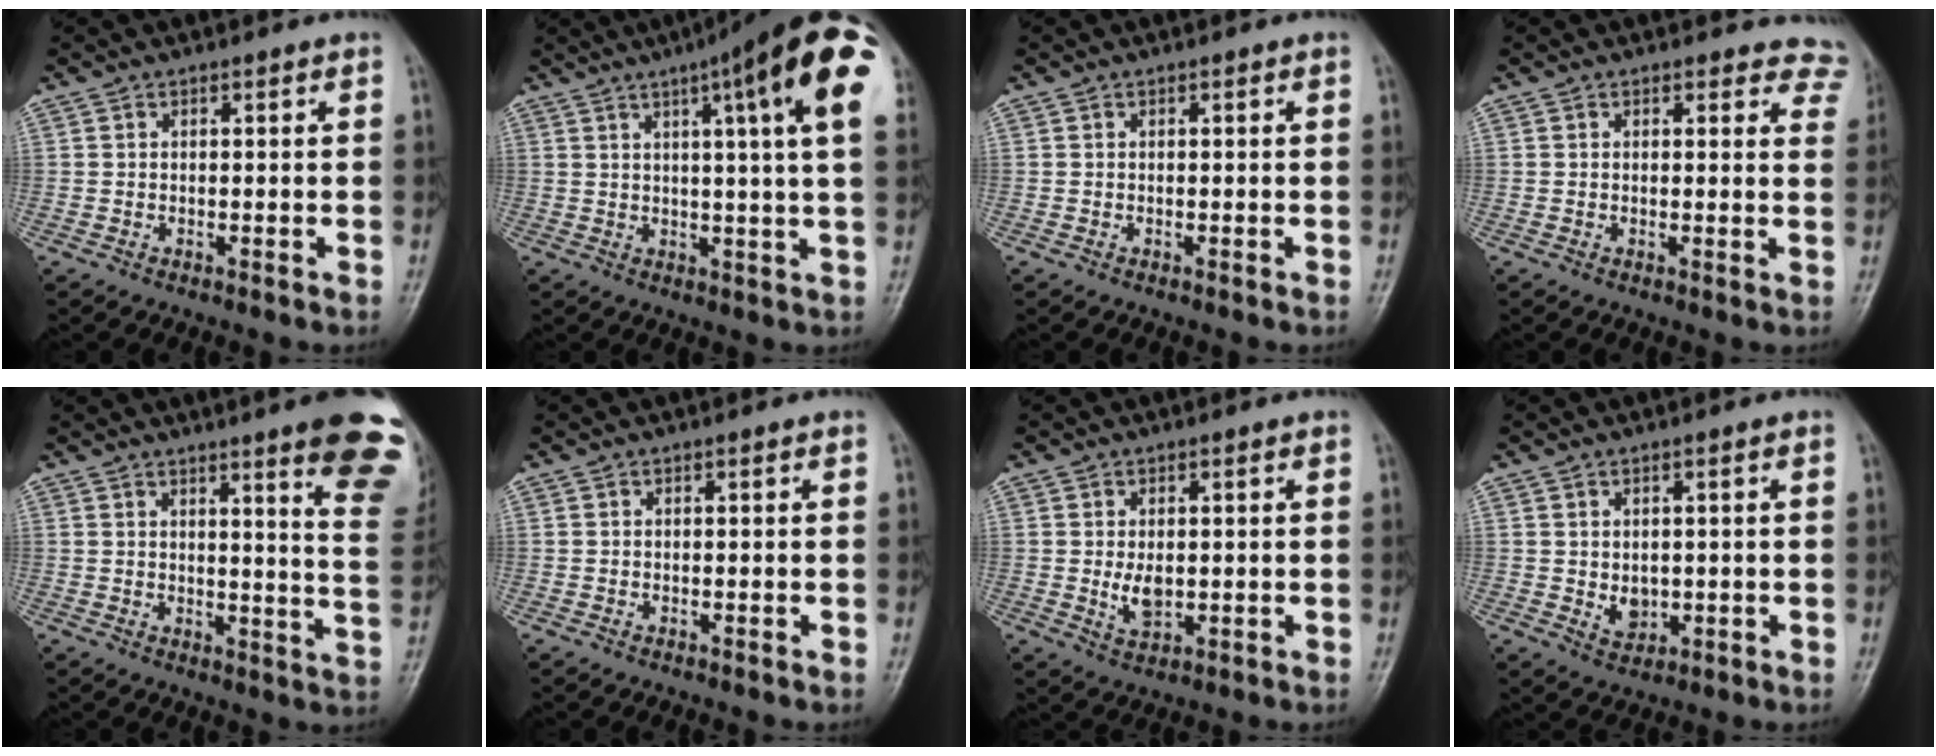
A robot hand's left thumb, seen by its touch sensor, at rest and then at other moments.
{"total": 19.1, "force": [8.4, 2.4, 17.0], "torque": [-0.234, -0.006, 0.100]}
{"total": 0.0}
{"total": 6.1, "force": [5.6, 2.5, 0.1], "torque": [0.052, -0.023, 0.027]}
{"total": 15.8, "force": [10.2, 1.4, 12.0], "torque": [-0.119, -0.064, 0.109]}
{"total": 0.0}
{"total": 3.9, "force": [0.2, 2.4, 3.1], "torque": [-0.047, -0.009, 0.012]}
{"total": 3.3, "force": [0.2, 2.6, 2.1], "torque": [-0.023, -0.008, 0.014]}